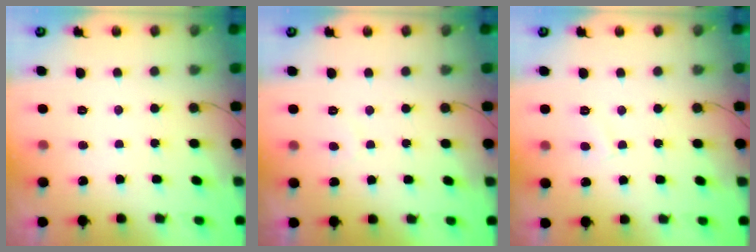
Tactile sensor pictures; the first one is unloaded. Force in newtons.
{"total": 0.8, "press": 0.6, "slide": 0.4}
{"total": 3.1, "press": 3.1, "slide": 0.3}